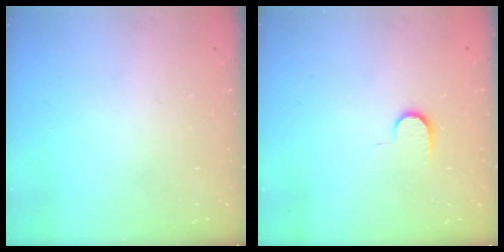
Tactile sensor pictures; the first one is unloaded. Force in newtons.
{"total": 6.2, "press": 6.1, "slide": 0.7}